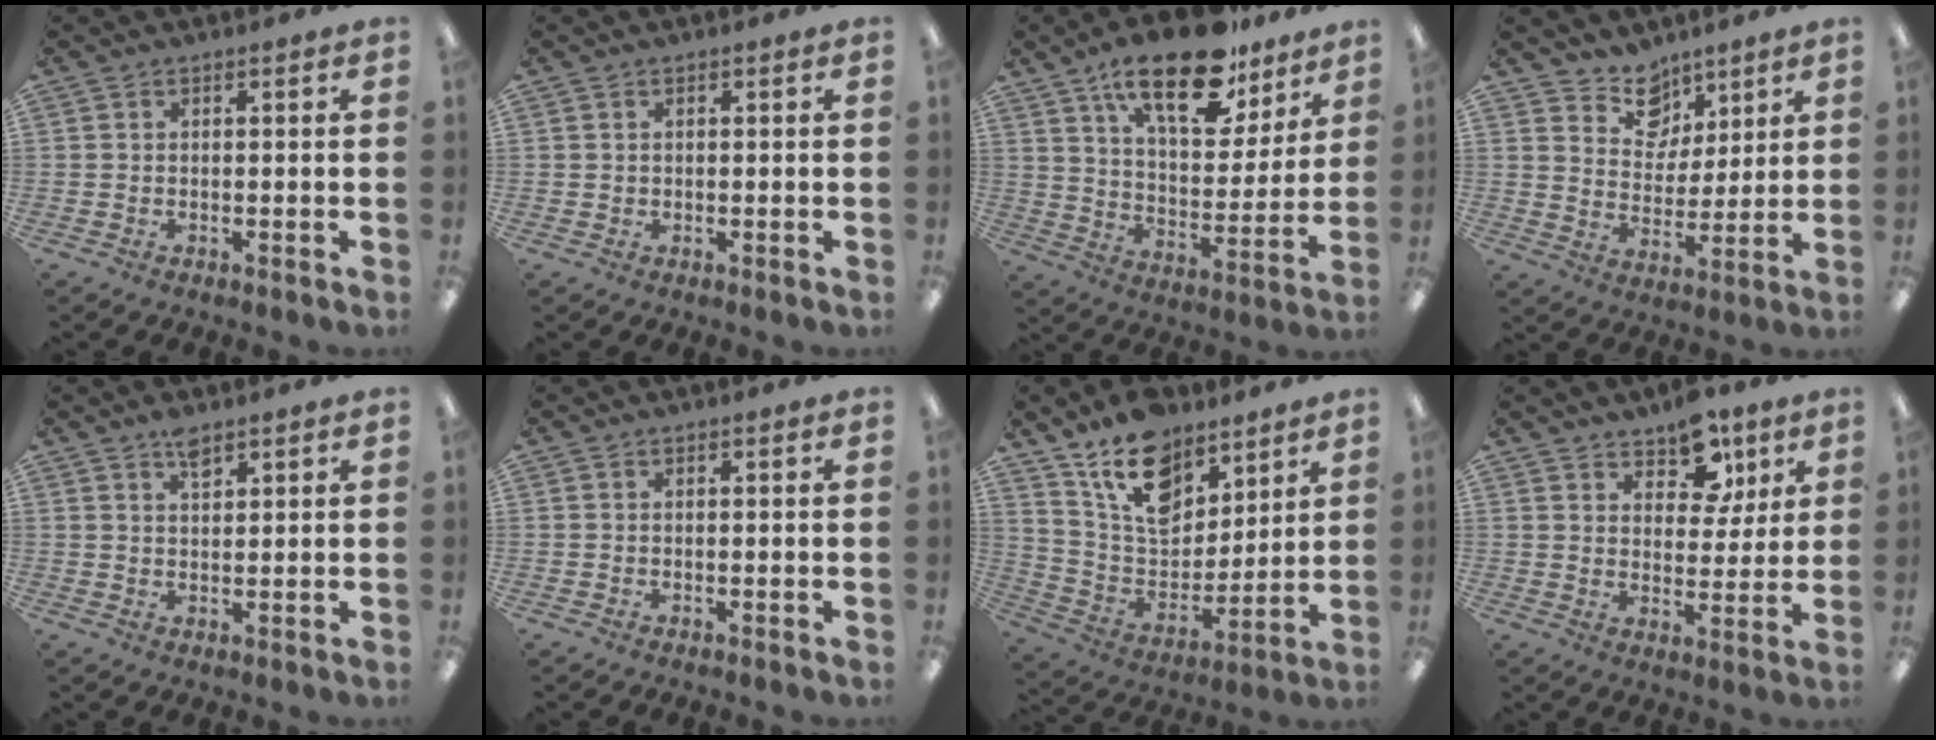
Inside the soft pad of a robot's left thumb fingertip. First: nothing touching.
{"total": 0.5, "force": [0.2, 0.5, -0.1], "torque": [0.001, 0.003, 0.002]}
{"total": 20.8, "force": [14.1, 8.6, 12.6], "torque": [-0.197, -0.076, 0.237]}
{"total": 9.7, "force": [7.4, 6.1, 1.4], "torque": [-0.026, -0.056, 0.141]}
{"total": 3.3, "force": [2.4, 1.3, 1.9], "torque": [-0.027, -0.006, 0.039]}
{"total": 0.0}
{"total": 16.1, "force": [11.2, 9.1, 7.1], "torque": [-0.132, -0.058, 0.209]}
{"total": 9.9, "force": [7.0, 5.6, 4.1], "torque": [-0.044, -0.040, 0.124]}